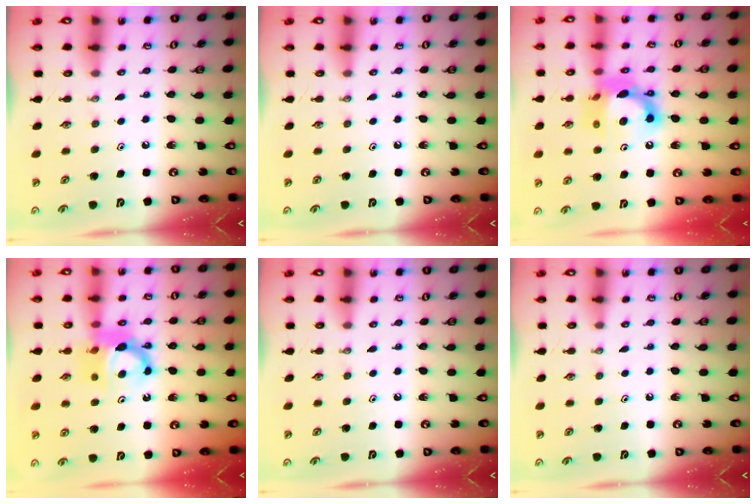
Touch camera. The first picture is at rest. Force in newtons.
{"total": 0.0}
{"total": 13.0, "press": 12.9, "slide": 1.2}
{"total": 10.0, "press": 9.8, "slide": 1.5}
{"total": 0.0}
{"total": 0.0}